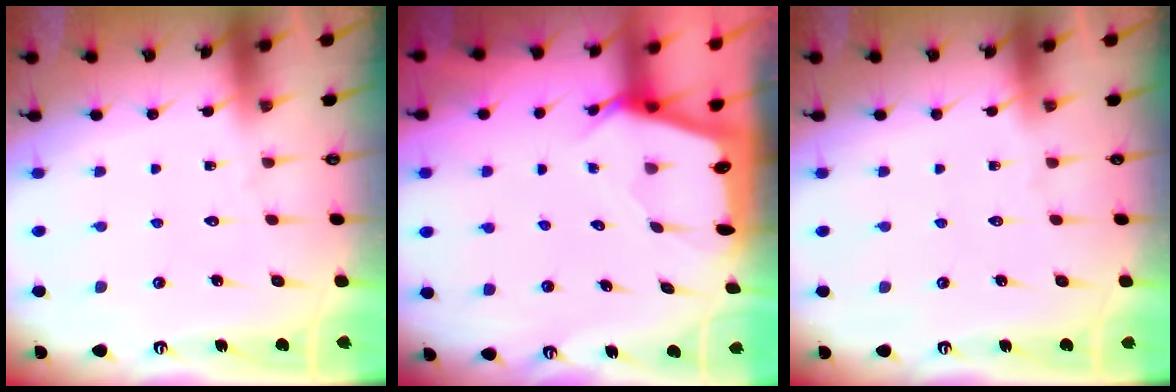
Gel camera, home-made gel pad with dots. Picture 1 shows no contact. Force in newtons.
{"total": 2.4, "press": 2.4, "slide": 0.2}
{"total": 0.0}